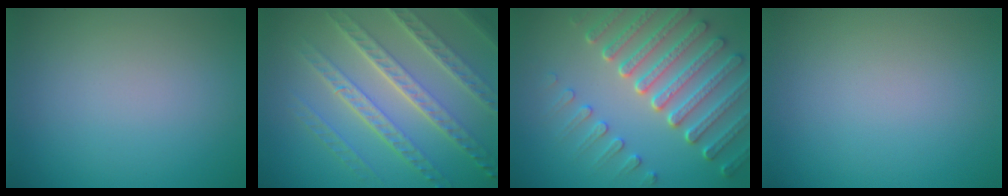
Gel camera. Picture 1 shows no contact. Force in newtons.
{"total": 7.8, "press": 5.5, "slide": 5.6}
{"total": 7.2, "press": 5.6, "slide": 4.6}
{"total": 0.0}